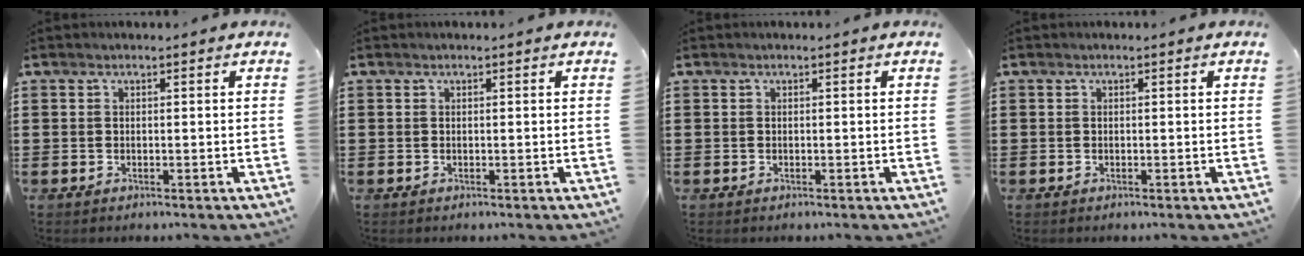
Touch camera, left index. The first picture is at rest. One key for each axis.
{"total": 0.0}
{"total": 0.0}
{"total": 0.0}